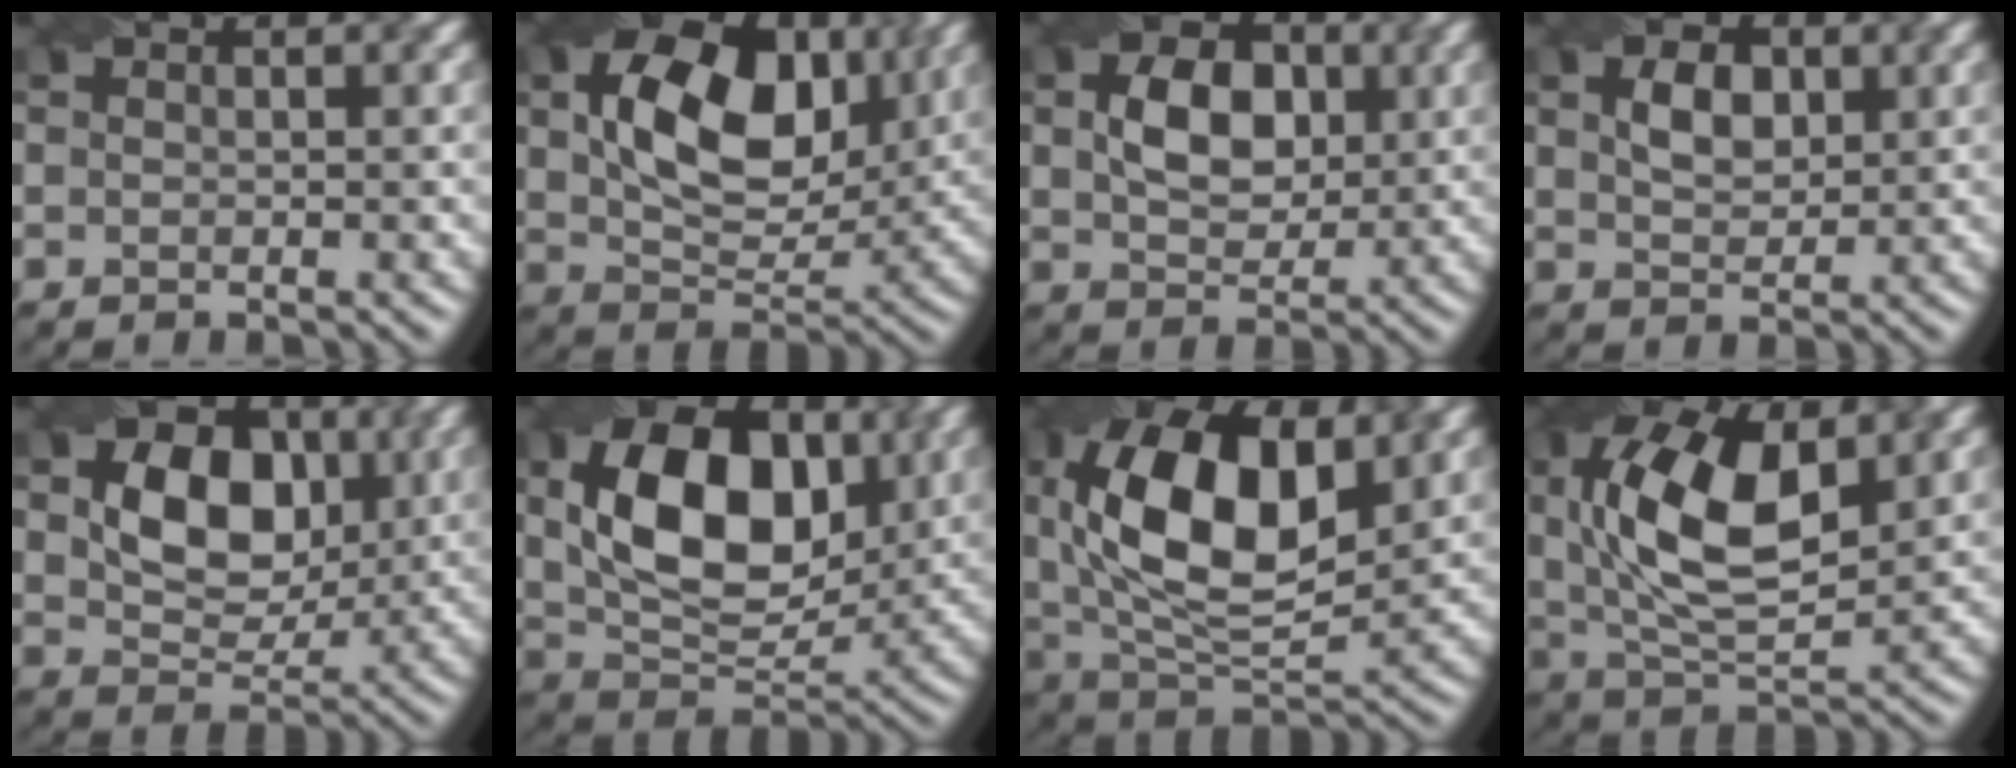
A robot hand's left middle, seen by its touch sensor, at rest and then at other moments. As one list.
[{"total": 10.2, "force": [2.8, 6.3, 7.5], "torque": [-0.133, 0.005, 0.047]}, {"total": 5.6, "force": [1.0, 3.9, 3.9], "torque": [-0.077, 0.002, 0.012]}, {"total": 3.1, "force": [1.0, 2.0, 2.1], "torque": [-0.046, 0.003, 0.020]}, {"total": 8.1, "force": [1.6, 5.7, 5.5], "torque": [-0.106, -0.001, 0.026]}, {"total": 10.8, "force": [2.1, 6.6, 8.4], "torque": [-0.150, 0.004, 0.038]}, {"total": 11.7, "force": [2.8, 5.9, 9.8], "torque": [-0.180, 0.006, 0.045]}, {"total": 10.6, "force": [2.6, 5.0, 9.0], "torque": [-0.171, 0.008, 0.040]}]